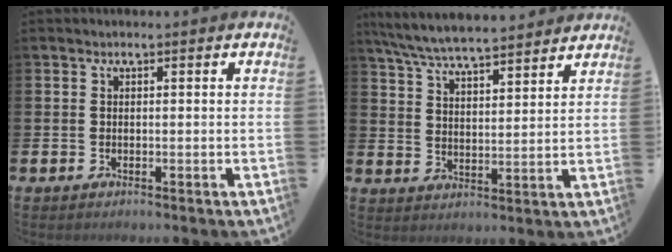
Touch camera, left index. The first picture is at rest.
{"total": 7.0, "force": [6.7, 0.4, 1.8], "torque": [-0.063, -0.038, 0.121]}